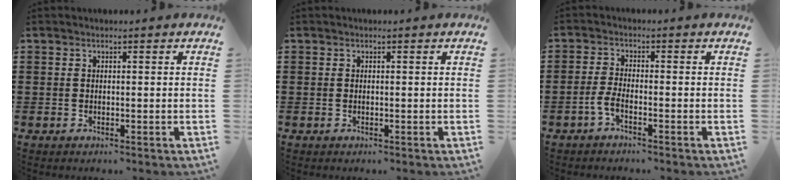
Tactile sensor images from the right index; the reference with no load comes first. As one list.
[{"total": 0.0}, {"total": 2.6, "force": [-1.4, 0.6, 2.0], "torque": [-0.050, -0.003, -0.030]}]